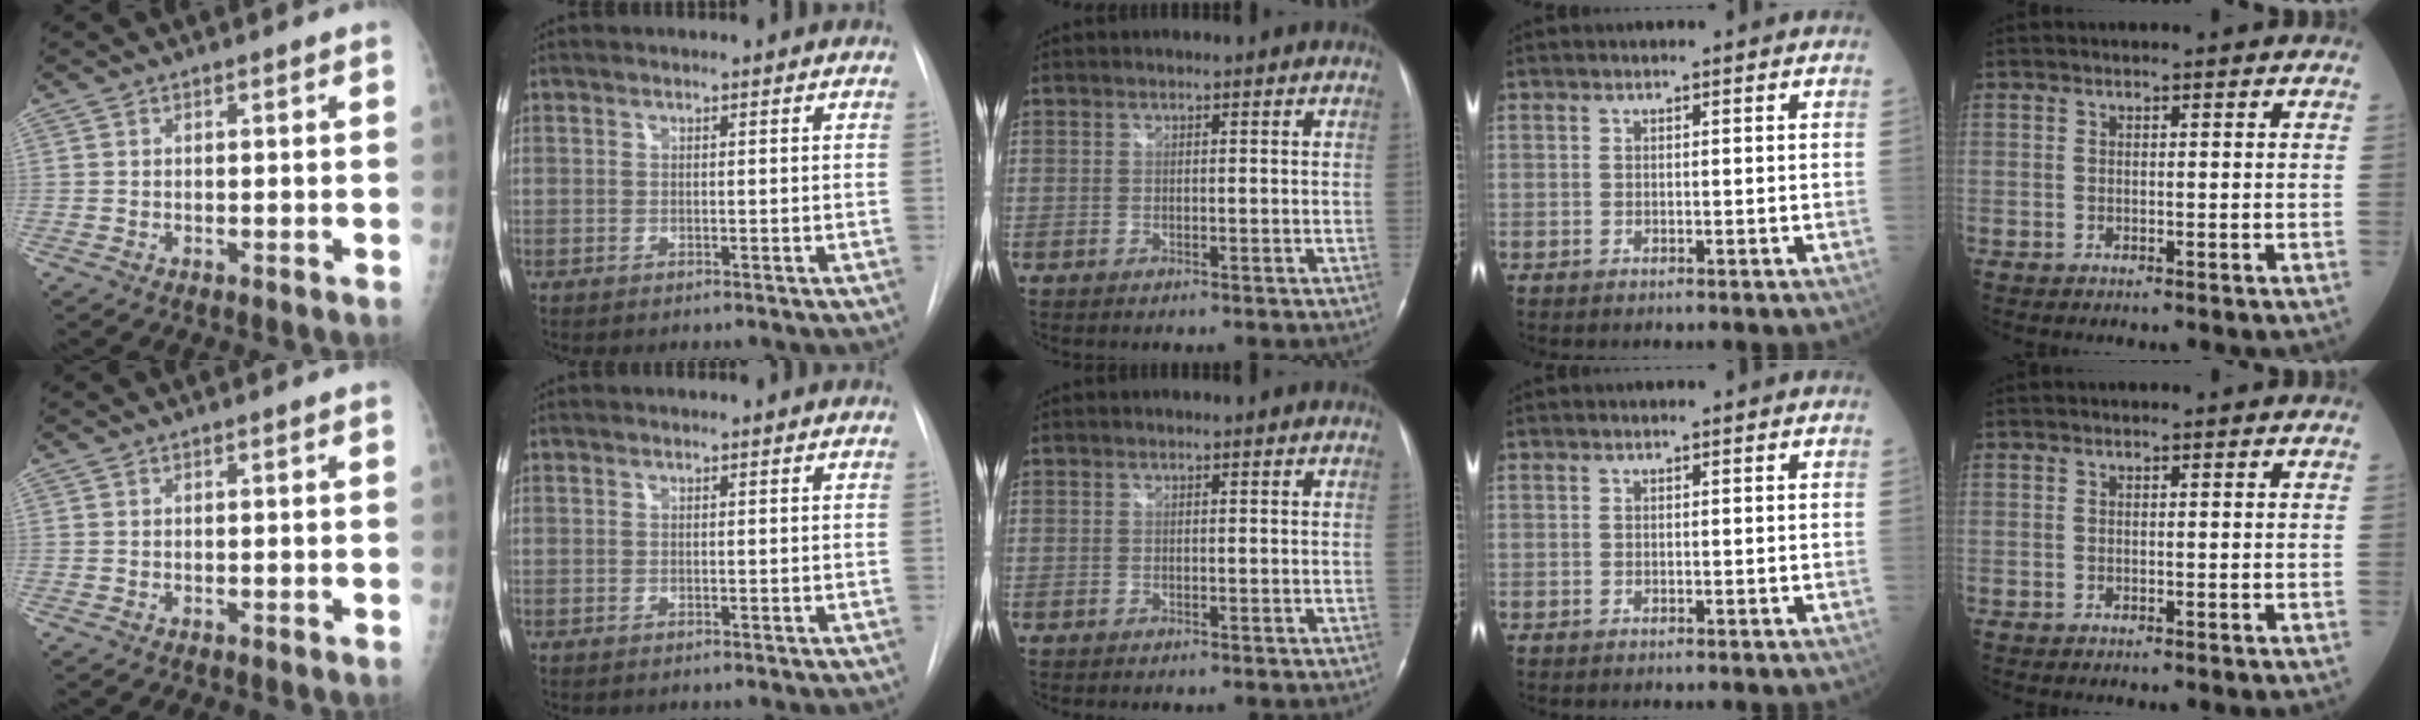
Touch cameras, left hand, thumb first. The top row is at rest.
{}